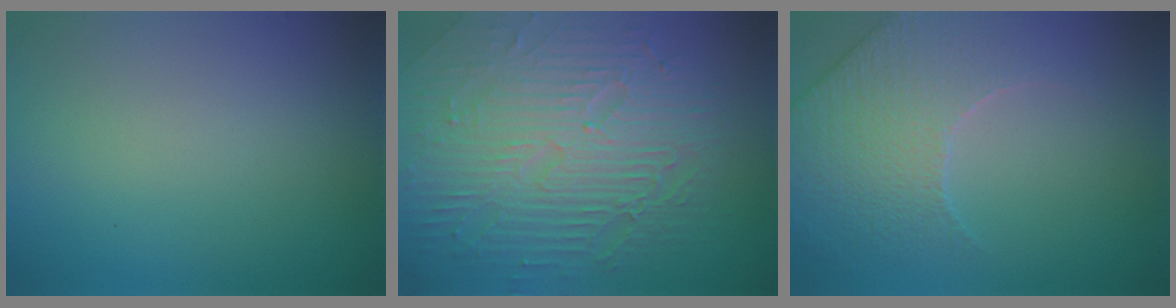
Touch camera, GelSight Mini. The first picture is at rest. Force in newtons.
{"total": 10.2, "press": 6.6, "slide": 7.7}
{"total": 4.7, "press": 4.6, "slide": 1.2}